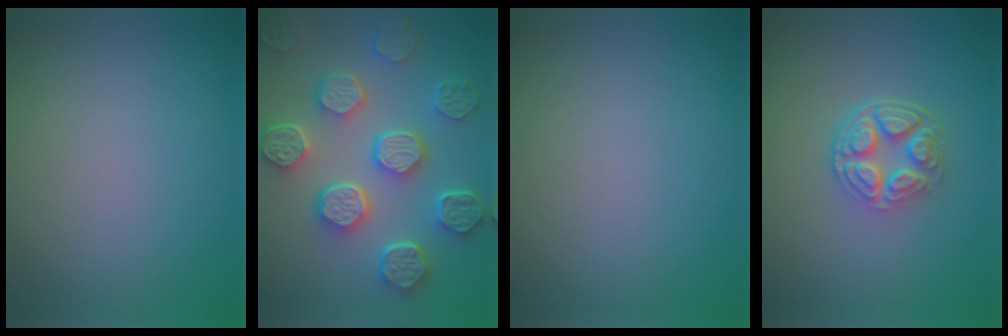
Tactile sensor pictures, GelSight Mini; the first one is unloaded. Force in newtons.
{"total": 8.2, "press": 6.4, "slide": 5.1}
{"total": 0.0}
{"total": 4.9, "press": 3.6, "slide": 3.4}